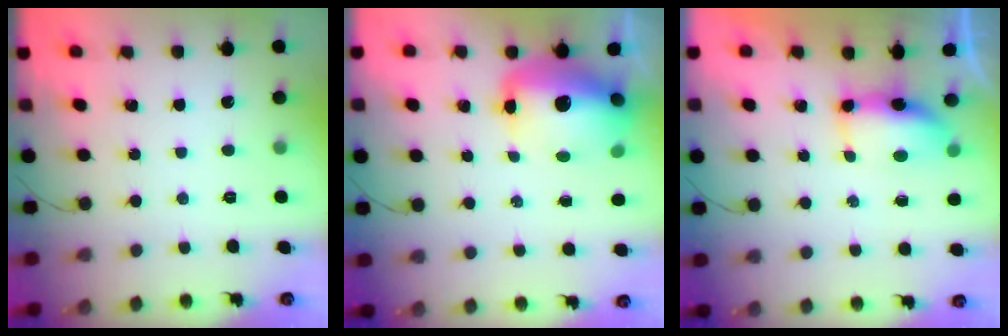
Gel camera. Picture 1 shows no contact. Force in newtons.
{"total": 15.2, "press": 14.8, "slide": 3.5}
{"total": 9.2, "press": 7.8, "slide": 5.0}